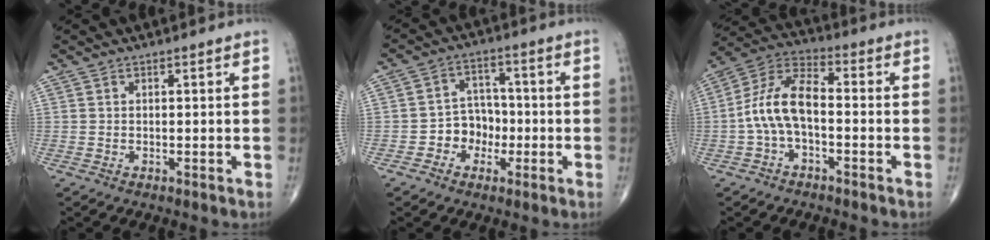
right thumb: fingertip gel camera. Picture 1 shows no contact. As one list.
[{"total": 6.4, "force": [-2.1, 5.4, 2.7], "torque": [-0.008, 0.030, -0.044]}, {"total": 10.3, "force": [-1.7, 5.2, 8.8], "torque": [-0.174, 0.040, -0.042]}]